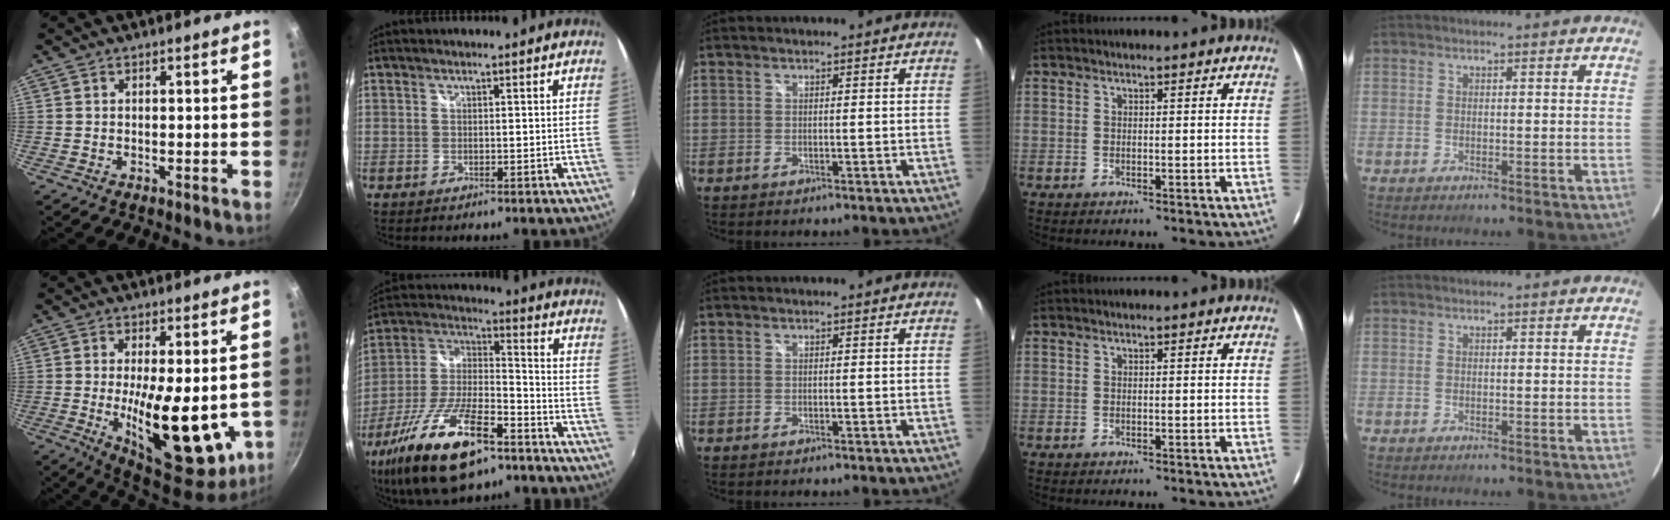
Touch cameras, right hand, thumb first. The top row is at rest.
{"thumb": {"total": 18.9, "force": [-2.1, 7.6, 17.2], "torque": [-0.248, -0.018, -0.016]}, "index": {"total": 22.0, "force": [-13.2, 8.1, 15.7], "torque": [-0.318, -0.028, -0.236]}}